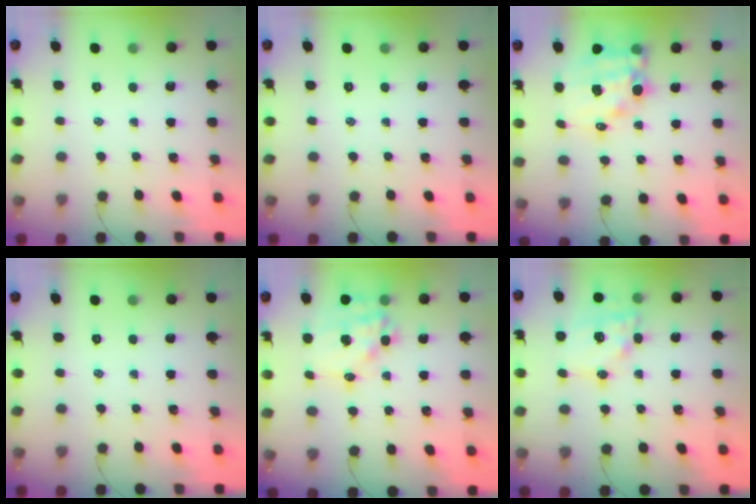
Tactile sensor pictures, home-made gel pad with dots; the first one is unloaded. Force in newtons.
{"total": 0.0}
{"total": 14.5, "press": 14.0, "slide": 3.9}
{"total": 0.0}
{"total": 14.9, "press": 14.5, "slide": 3.5}
{"total": 14.8, "press": 14.5, "slide": 2.9}